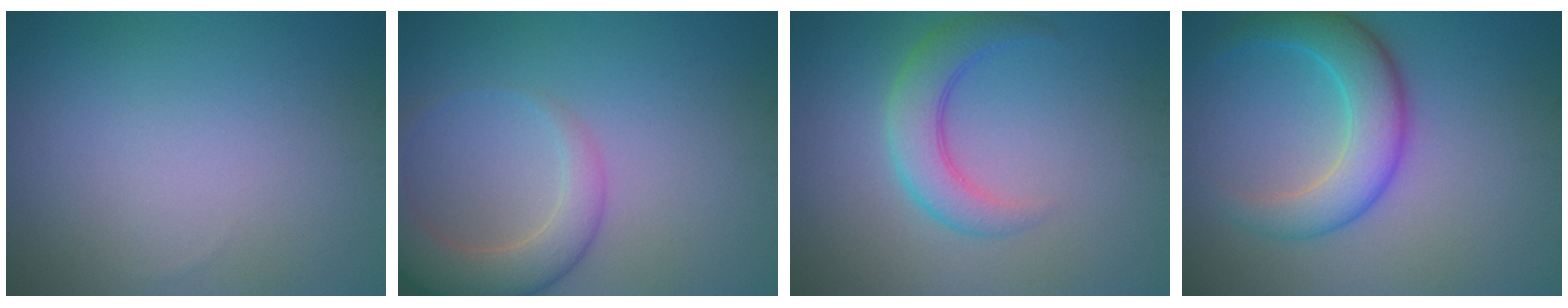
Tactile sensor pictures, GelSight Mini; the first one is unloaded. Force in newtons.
{"total": 4.8, "press": 4.8, "slide": 0.4}
{"total": 3.9, "press": 3.9, "slide": 0.1}
{"total": 5.6, "press": 5.6, "slide": 0.3}